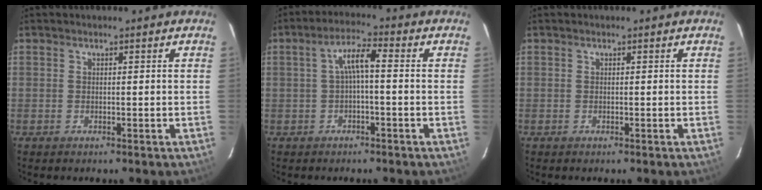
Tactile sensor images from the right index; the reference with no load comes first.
{"total": 4.5, "force": [-0.5, 0.9, 4.4], "torque": [-0.087, 0.014, -0.006]}
{"total": 0.0}